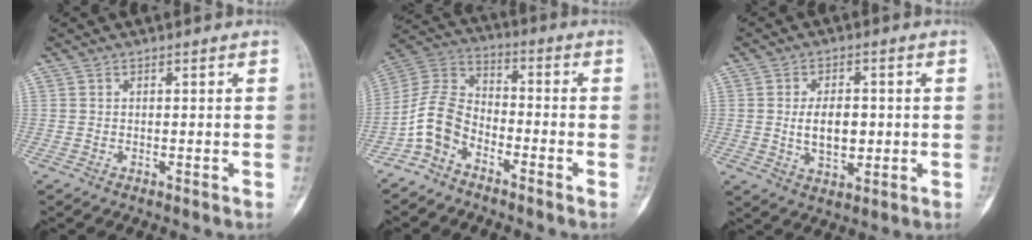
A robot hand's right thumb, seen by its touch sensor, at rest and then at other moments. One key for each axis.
{"total": 9.5, "fx": -5.2, "fy": 5.9, "fz": 5.2, "tx": -0.106, "ty": 0.056, "tz": -0.118}
{"total": 7.4, "fx": 0.0, "fy": 4.4, "fz": 5.9, "tx": -0.083, "ty": -0.004, "tz": 0.004}